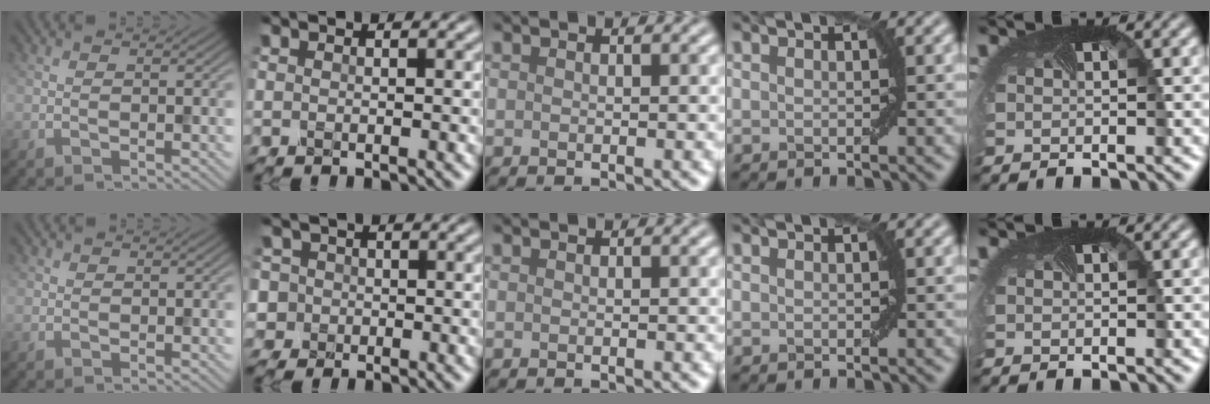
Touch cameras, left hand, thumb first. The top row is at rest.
{"thumb": {"total": 0.6, "force": [0.2, 0.6, 0.1], "torque": [0.003, -0.002, 0.003]}, "index": {"total": 5.3, "force": [0.1, 5.1, 1.4], "torque": [-0.033, 0.029, -0.023]}}